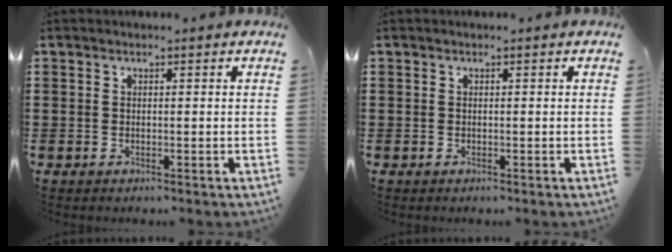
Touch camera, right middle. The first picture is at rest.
{"total": 0.0}